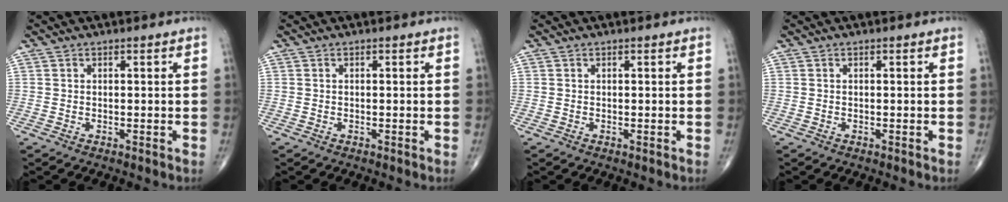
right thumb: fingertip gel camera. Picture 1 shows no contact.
{"total": 0.0}
{"total": 0.0}
{"total": 0.0}